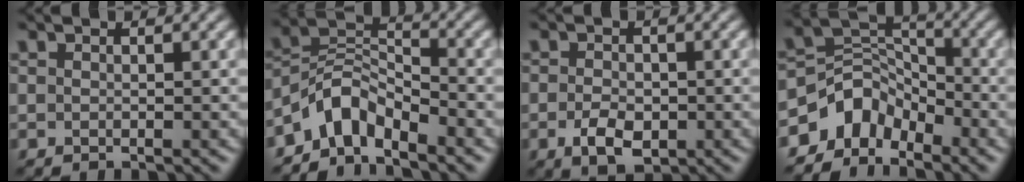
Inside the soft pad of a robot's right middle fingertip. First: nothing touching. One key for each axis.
{"total": 4.7, "fx": -3.7, "fy": 2.1, "fz": 2.1, "tx": -0.031, "ty": 0.008, "tz": -0.084}
{"total": 3.1, "fx": -1.0, "fy": 1.9, "fz": 2.2, "tx": -0.044, "ty": -0.004, "tz": -0.020}
{"total": 5.0, "fx": -3.7, "fy": 3.1, "fz": 1.4, "tx": -0.012, "ty": 0.008, "tz": -0.078}